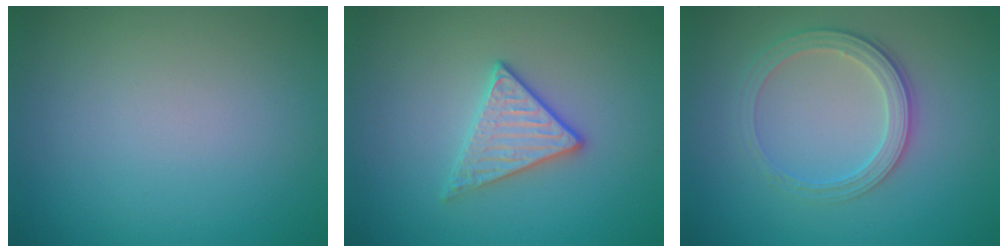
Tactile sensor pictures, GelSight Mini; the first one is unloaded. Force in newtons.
{"total": 2.8, "press": 2.7, "slide": 0.8}
{"total": 2.8, "press": 2.6, "slide": 1.1}